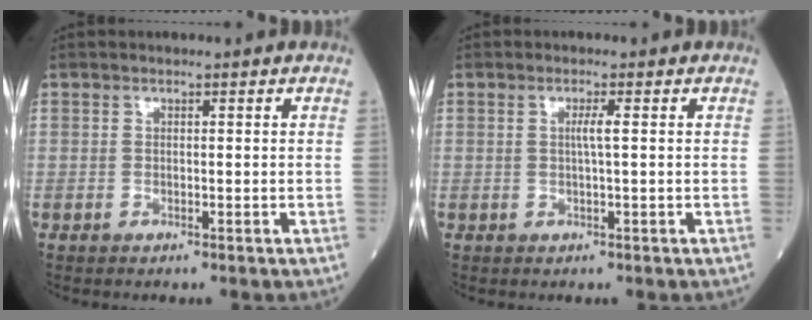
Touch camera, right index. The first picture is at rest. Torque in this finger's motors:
{"motor_torque": [0.32, 0.06, 0.13, 0.05]}